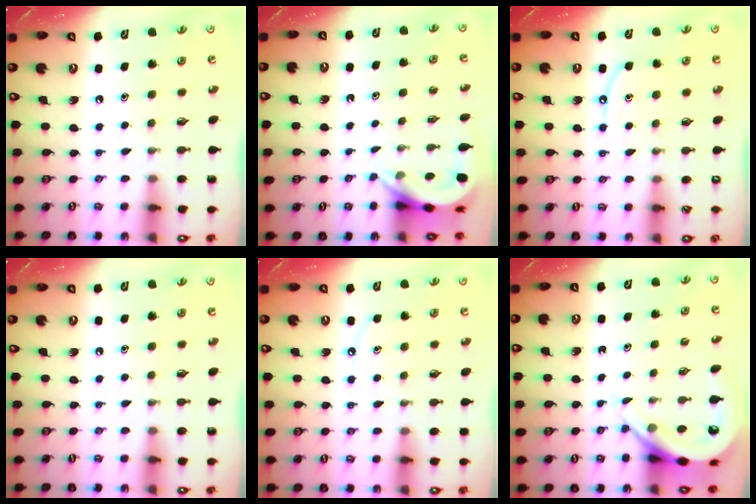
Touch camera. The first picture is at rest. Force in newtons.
{"total": 4.7, "press": 4.7, "slide": 0.3}
{"total": 6.1, "press": 6.0, "slide": 0.7}
{"total": 0.0}
{"total": 3.6, "press": 3.6, "slide": 0.6}
{"total": 6.3, "press": 6.3, "slide": 0.6}